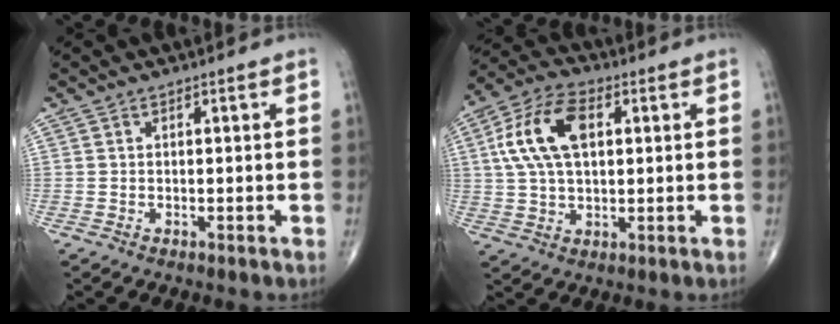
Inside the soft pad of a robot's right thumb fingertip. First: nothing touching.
{"total": 13.1, "force": [2.9, 7.4, 10.4], "torque": [-0.201, 0.017, 0.051]}